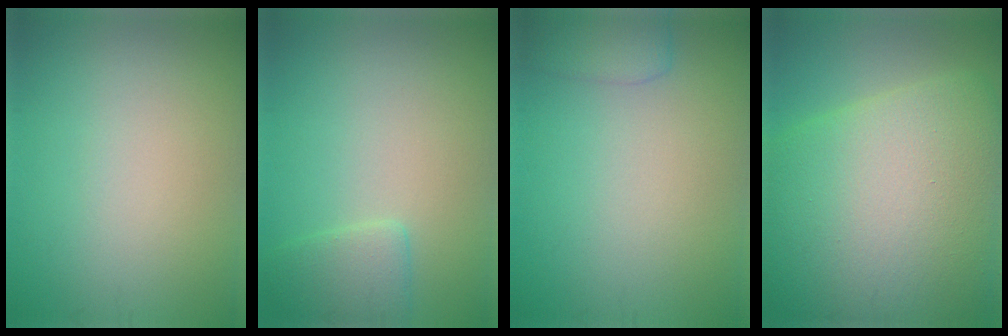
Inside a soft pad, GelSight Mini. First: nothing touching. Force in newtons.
{"total": 2.2, "press": 2.1, "slide": 0.2}
{"total": 2.3, "press": 2.3, "slide": 0.2}
{"total": 17.0, "press": 17.0, "slide": 0.3}